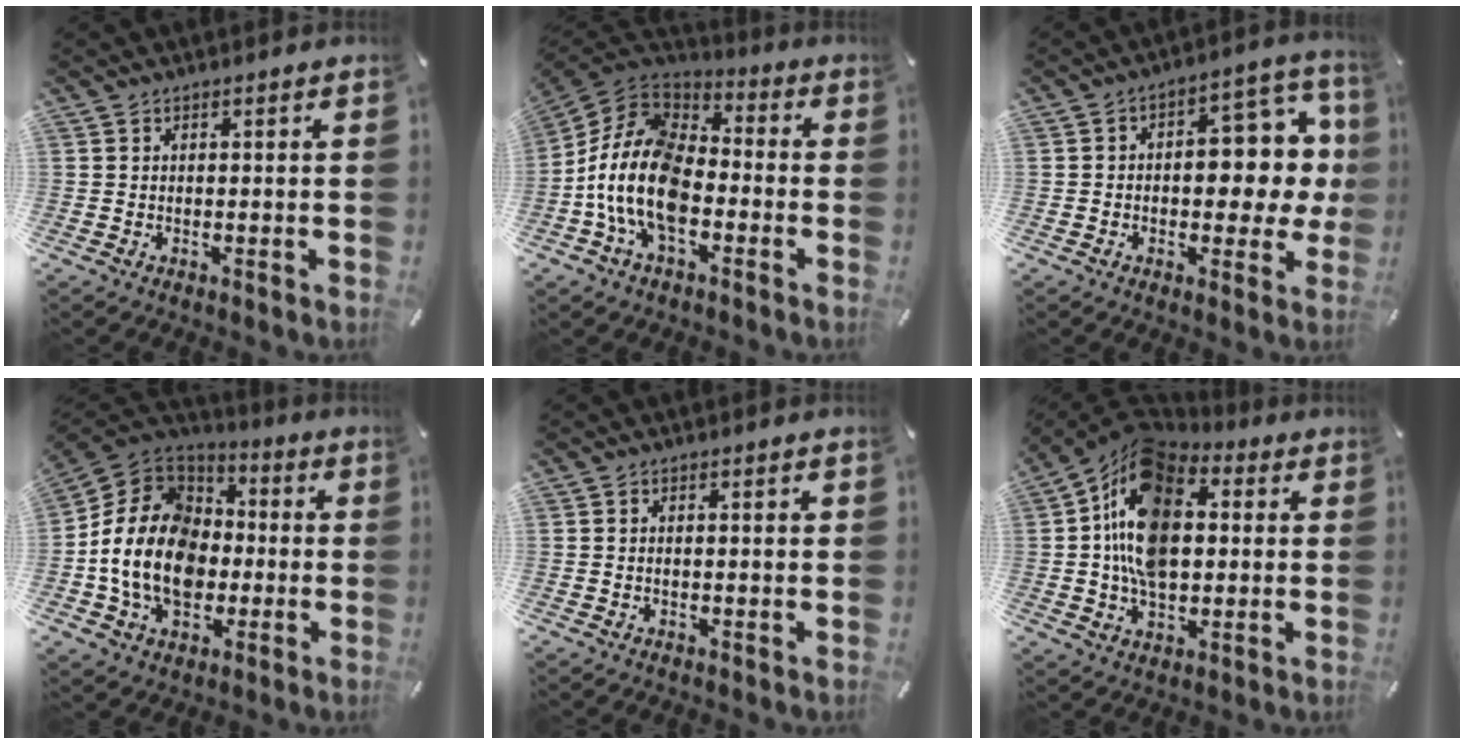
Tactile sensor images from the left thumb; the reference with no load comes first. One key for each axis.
{"total": 16.4, "fx": -6.8, "fy": 9.7, "fz": 11.4, "tx": -0.253, "ty": 0.021, "tz": -0.130}
{"total": 12.8, "fx": 0.7, "fy": 7.9, "fz": 10.1, "tx": -0.117, "ty": -0.018, "tz": 0.013}
{"total": 17.7, "fx": -4.0, "fy": 13.8, "fz": 10.4, "tx": -0.246, "ty": 0.021, "tz": -0.078}
{"total": 1.3, "fx": -0.1, "fy": 0.5, "fz": 1.1, "tx": -0.021, "ty": 0.001, "tz": -0.002}
{"total": 17.9, "fx": 2.2, "fy": 12.1, "fz": 12.9, "tx": -0.262, "ty": -0.003, "tz": 0.033}